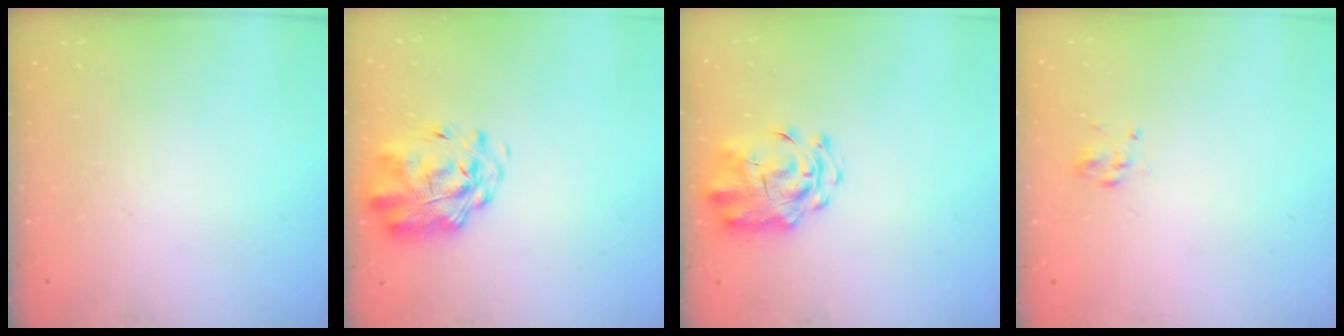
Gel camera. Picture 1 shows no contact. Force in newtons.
{"total": 3.1, "press": 2.6, "slide": 1.7}
{"total": 3.6, "press": 3.3, "slide": 1.4}
{"total": 2.3, "press": 2.0, "slide": 1.1}